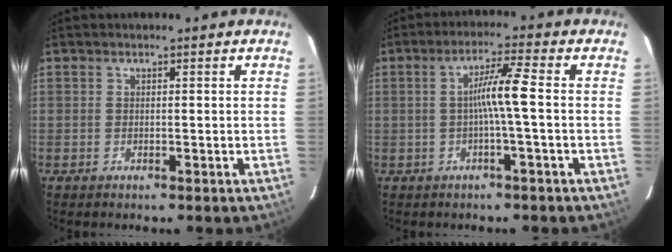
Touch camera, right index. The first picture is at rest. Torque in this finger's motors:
{"motor_torque": [0.39, -0.09, 0.24, 0.07]}